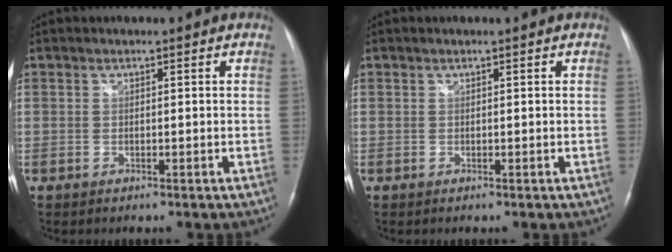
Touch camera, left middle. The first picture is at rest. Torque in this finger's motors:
{"motor_torque": [0.14, -0.13, -0.08, -0.01]}